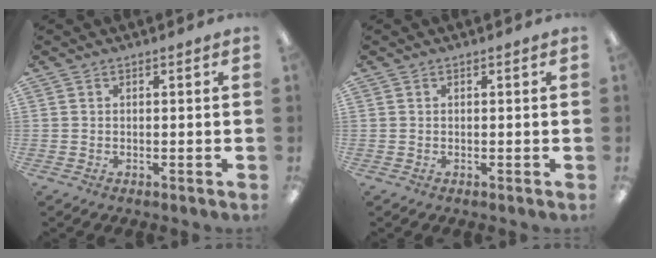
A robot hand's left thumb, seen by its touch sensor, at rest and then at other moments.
{"total": 0.0}